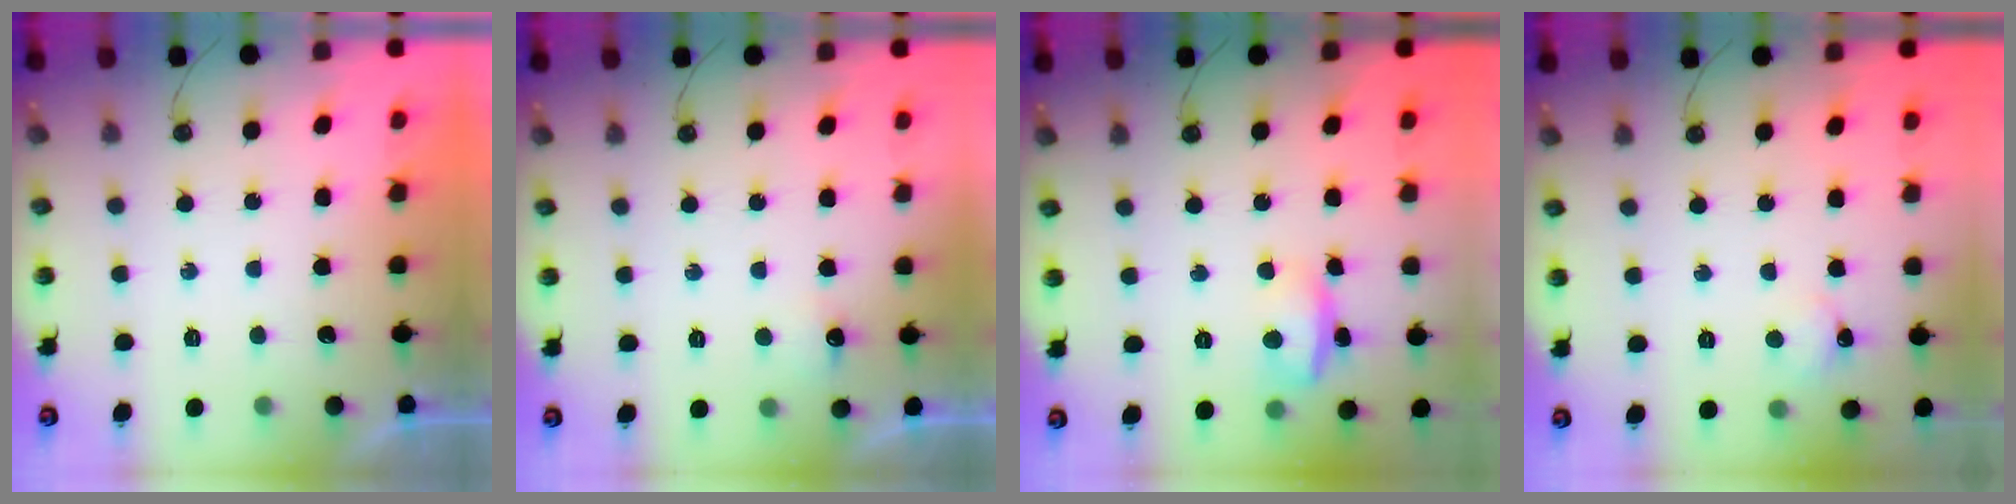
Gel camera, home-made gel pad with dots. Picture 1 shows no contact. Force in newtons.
{"total": 4.9, "press": 4.7, "slide": 1.0}
{"total": 6.5, "press": 6.3, "slide": 1.6}
{"total": 2.6, "press": 2.6, "slide": 0.4}